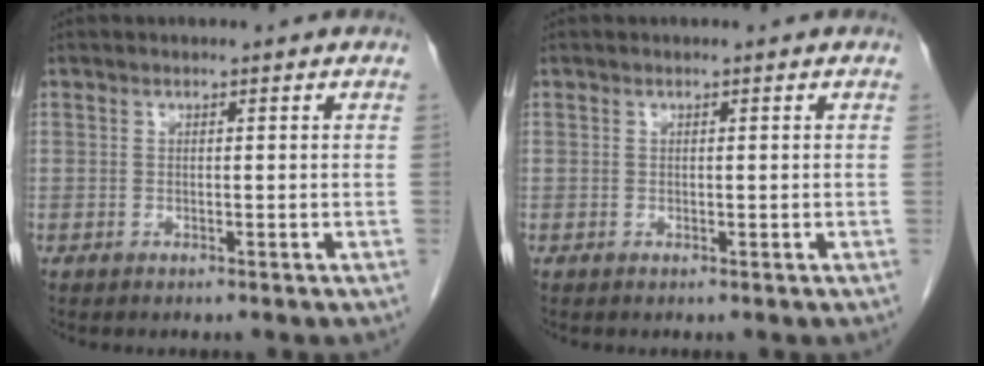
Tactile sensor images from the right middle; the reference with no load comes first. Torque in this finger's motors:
{"motor_torque": [0.00, -0.10, 0.00, 0.01]}